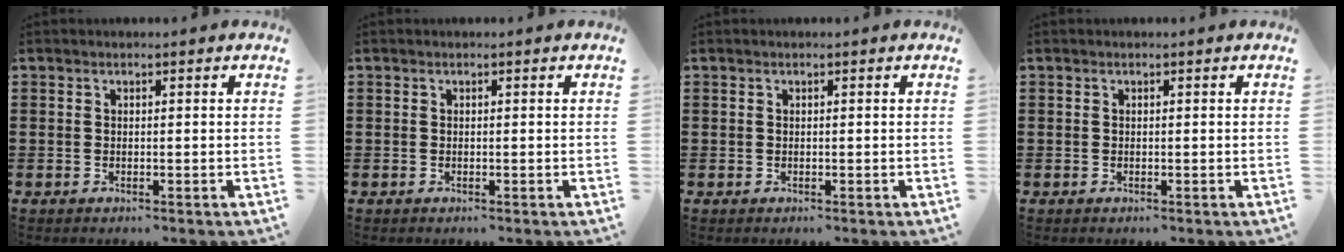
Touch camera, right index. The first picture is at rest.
{"total": 0.0}
{"total": 0.0}
{"total": 0.0}